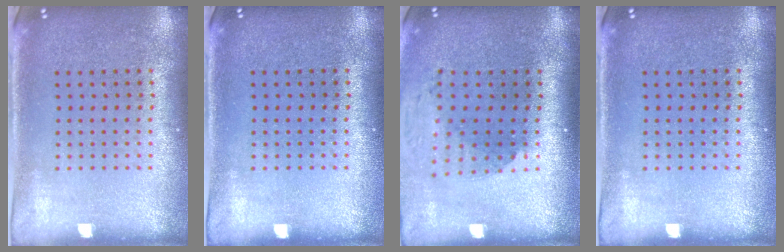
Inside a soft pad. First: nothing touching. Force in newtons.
{"total": 0.0}
{"total": 1.7, "press": 1.3, "slide": 1.1}
{"total": 0.0}